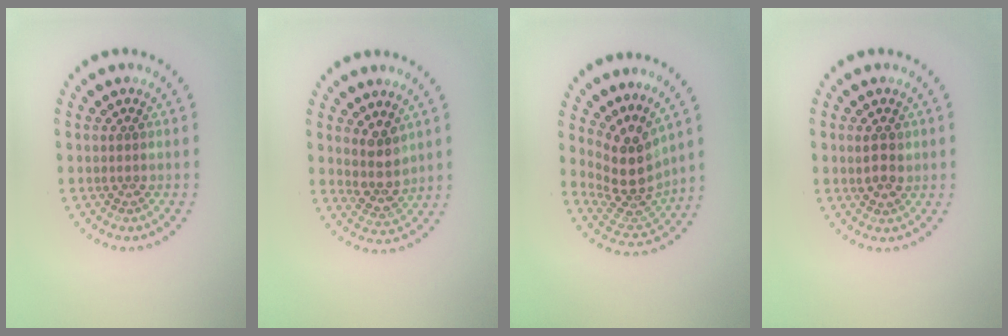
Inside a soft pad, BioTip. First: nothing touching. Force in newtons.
{"total": 3.1, "press": 2.5, "slide": 1.8}
{"total": 4.6, "press": 3.5, "slide": 3.0}
{"total": 2.1, "press": 2.1, "slide": 0.5}